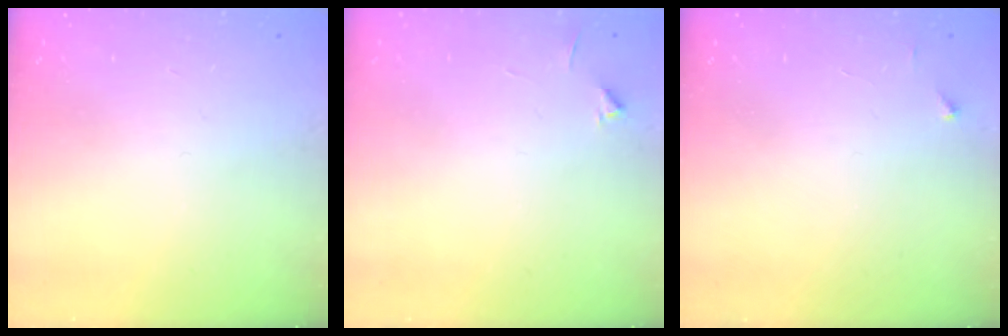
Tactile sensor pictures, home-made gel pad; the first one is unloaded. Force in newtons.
{"total": 4.0, "press": 3.9, "slide": 0.5}
{"total": 2.0, "press": 2.0, "slide": 0.2}